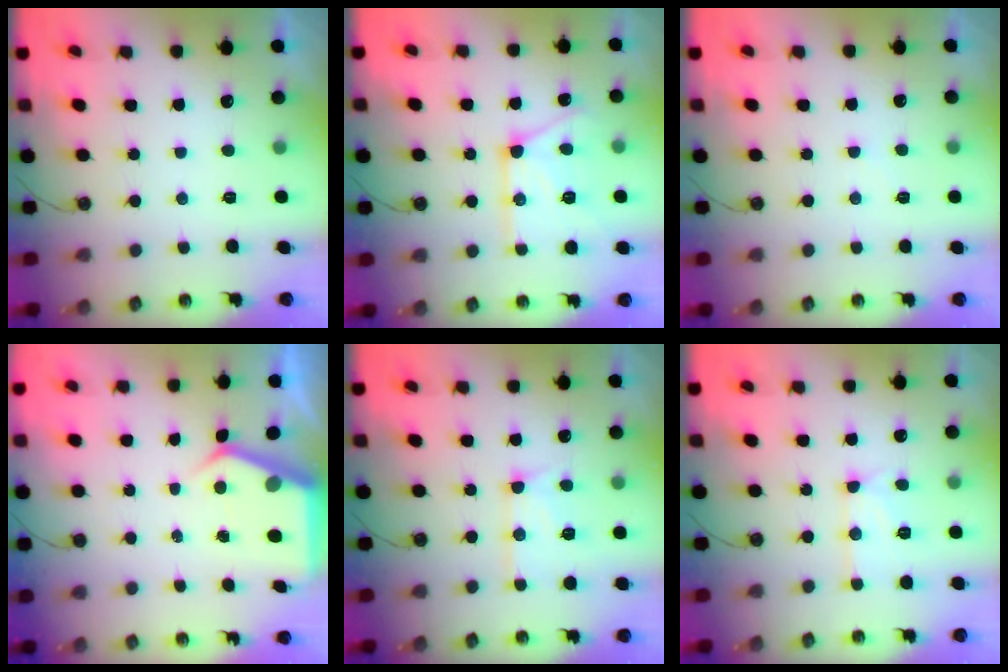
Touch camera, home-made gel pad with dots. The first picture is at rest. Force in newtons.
{"total": 15.8, "press": 15.8, "slide": 1.2}
{"total": 3.8, "press": 3.7, "slide": 0.8}
{"total": 4.7, "press": 4.7, "slide": 0.4}
{"total": 12.8, "press": 12.7, "slide": 1.2}
{"total": 11.4, "press": 11.3, "slide": 1.1}